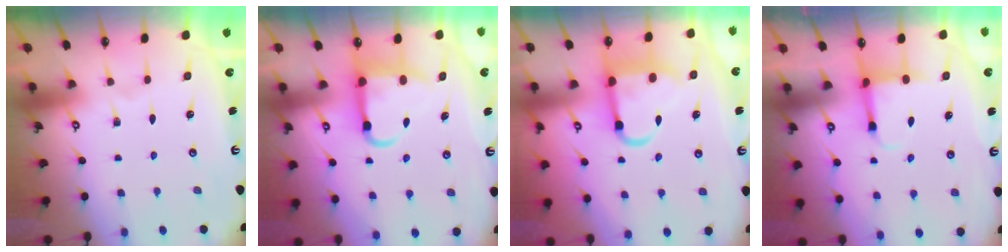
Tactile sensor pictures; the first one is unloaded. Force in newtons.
{"total": 7.4, "press": 7.2, "slide": 1.4}
{"total": 10.6, "press": 10.5, "slide": 1.5}
{"total": 3.8, "press": 3.6, "slide": 1.3}